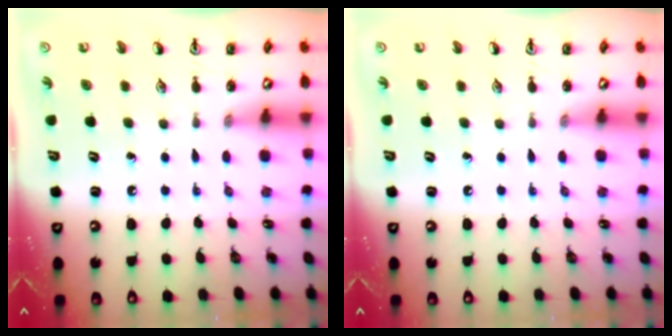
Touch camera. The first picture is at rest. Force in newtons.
{"total": 0.0}